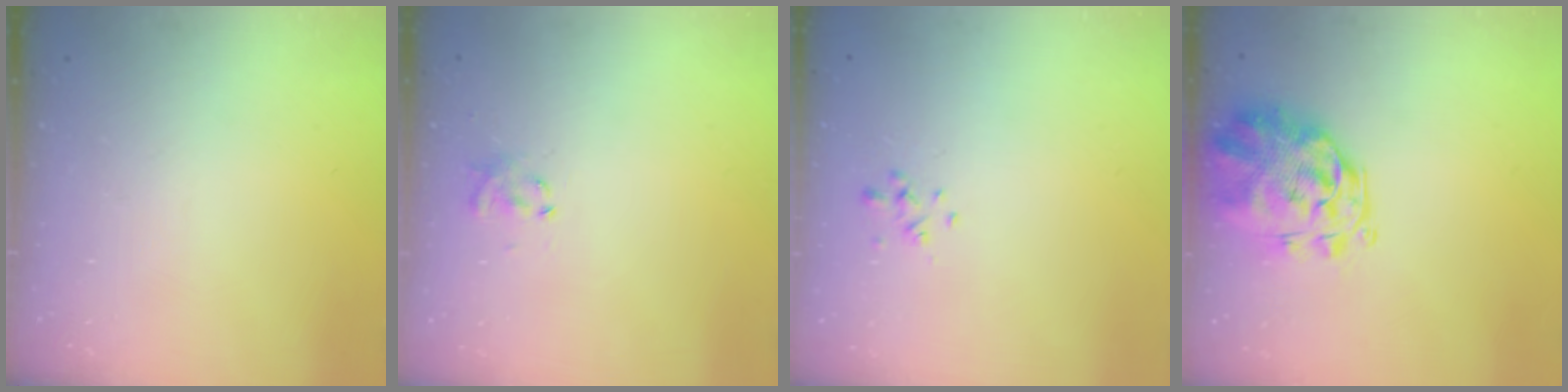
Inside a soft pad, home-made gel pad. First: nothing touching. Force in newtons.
{"total": 2.9, "press": 2.8, "slide": 0.9}
{"total": 0.8, "press": 0.6, "slide": 0.4}
{"total": 3.9, "press": 3.7, "slide": 1.2}